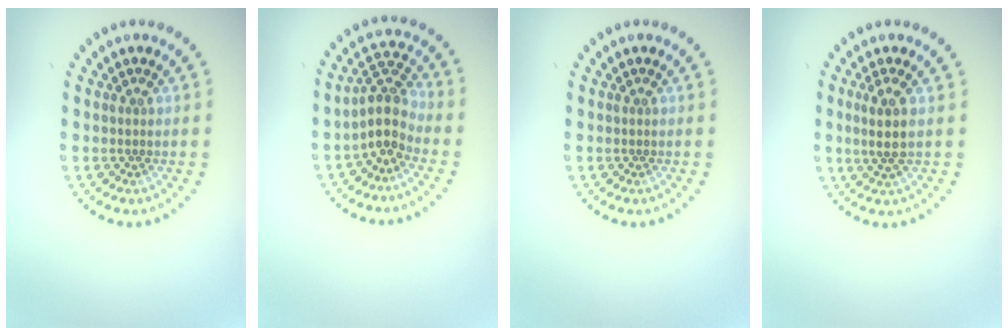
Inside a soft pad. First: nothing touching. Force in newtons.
{"total": 3.5, "press": 2.7, "slide": 2.3}
{"total": 0.0}
{"total": 2.5, "press": 2.2, "slide": 1.1}